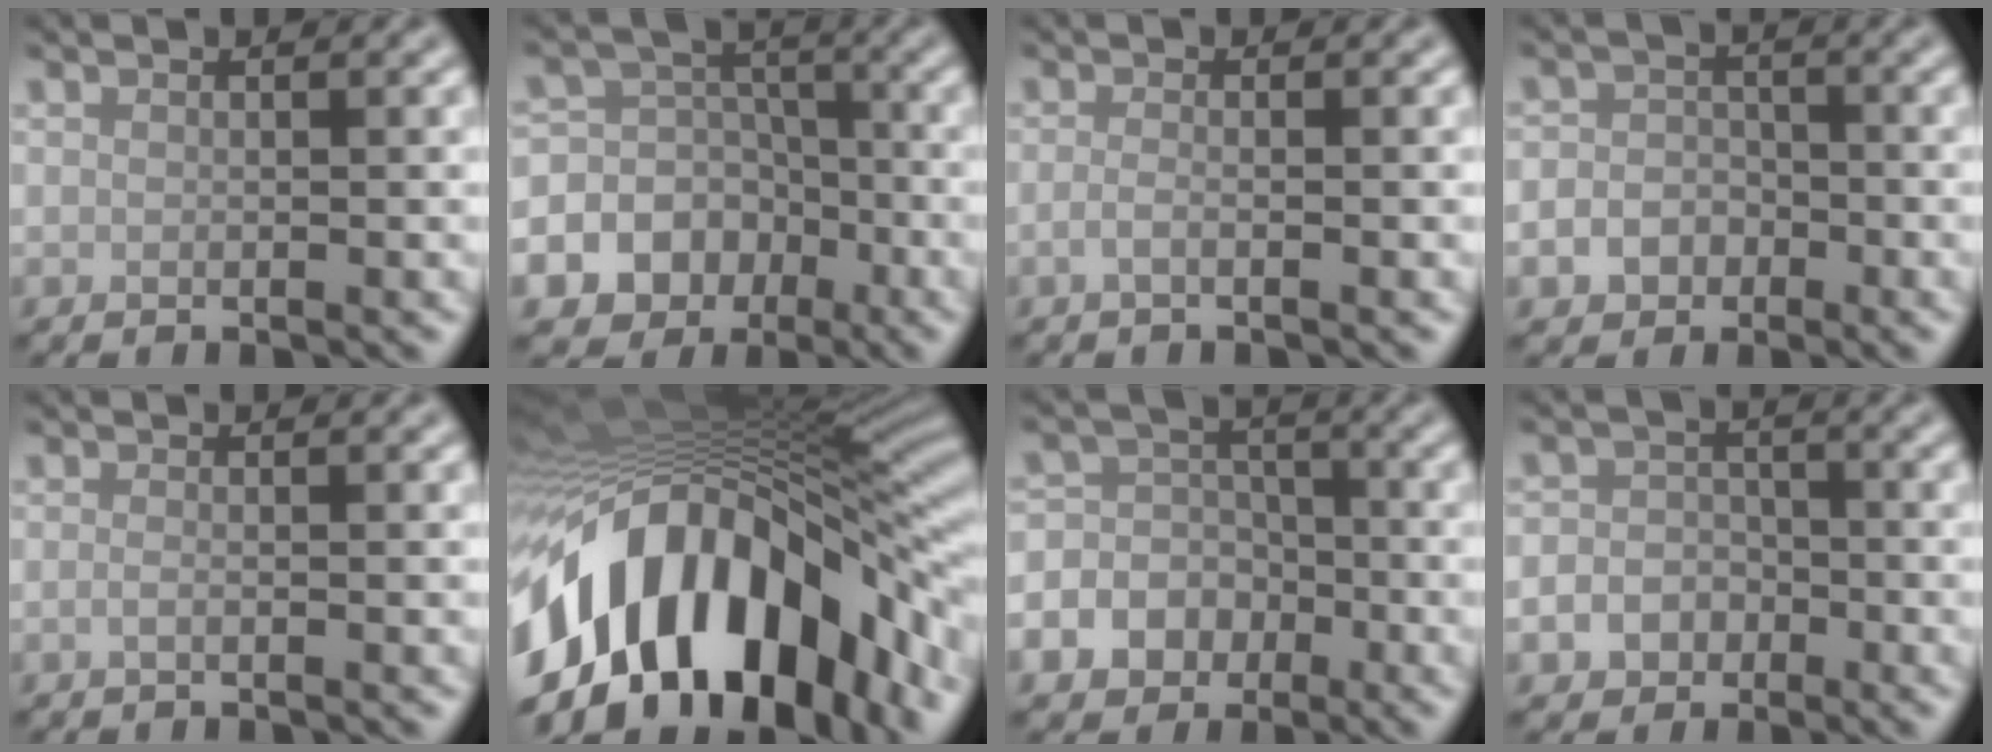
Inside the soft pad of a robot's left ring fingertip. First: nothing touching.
{"total": 13.7, "force": [-5.9, 12.0, 3.2], "torque": [-0.079, -0.025, -0.098]}
{"total": 1.2, "force": [-0.5, 0.4, 1.1], "torque": [-0.017, -0.003, -0.013]}
{"total": 3.3, "force": [-1.5, 2.8, 1.0], "torque": [0.008, 0.001, -0.033]}
{"total": 0.9, "force": [-0.2, 0.3, 0.8], "torque": [-0.012, -0.004, -0.007]}
{"total": 17.4, "force": [-6.8, 9.8, 12.5], "torque": [-0.222, -0.005, -0.110]}
{"total": 7.5, "force": [-3.1, 6.6, 1.9], "torque": [-0.027, 0.003, -0.068]}
{"total": 3.9, "force": [-1.7, 3.3, 1.1], "torque": [0.016, -0.002, -0.039]}